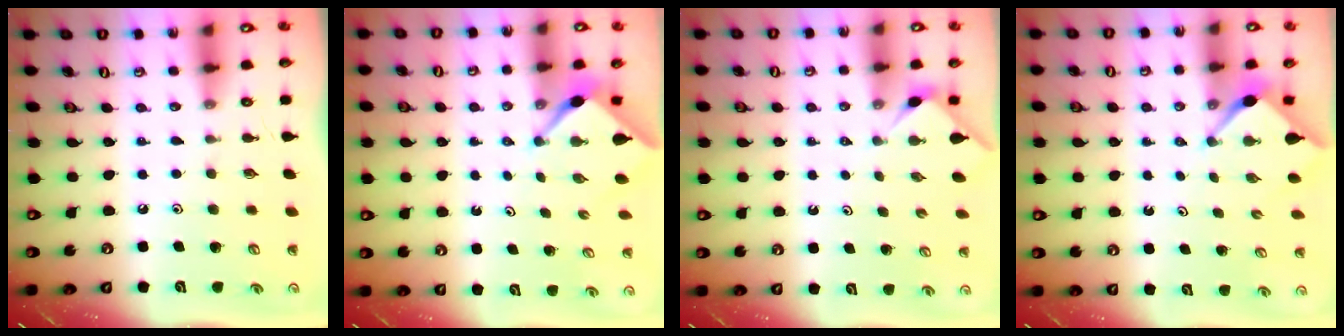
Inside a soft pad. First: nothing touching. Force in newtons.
{"total": 2.2, "press": 2.2, "slide": 0.3}
{"total": 2.5, "press": 2.5, "slide": 0.4}
{"total": 2.7, "press": 2.7, "slide": 0.3}